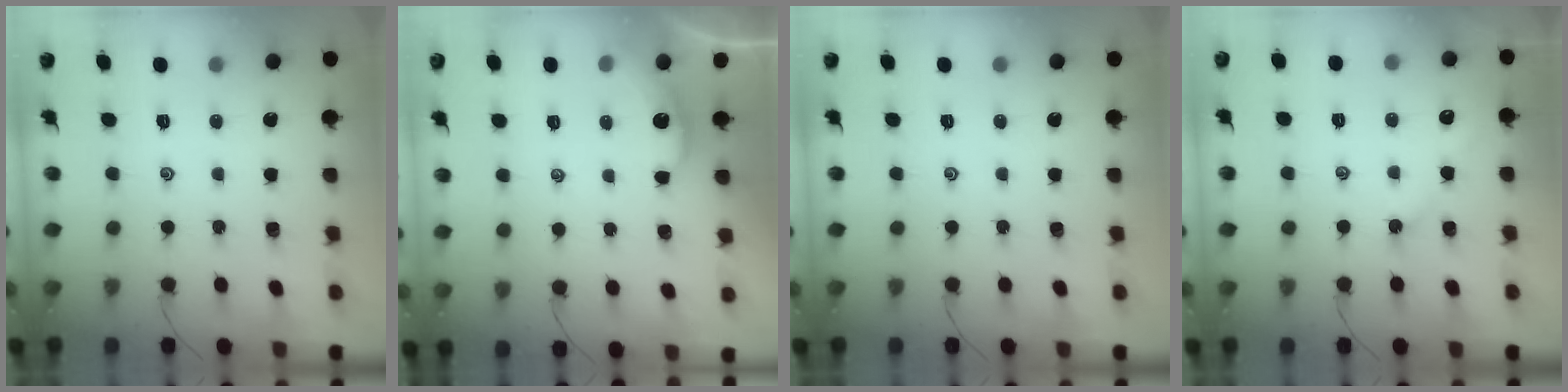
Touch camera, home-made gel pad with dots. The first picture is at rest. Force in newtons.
{"total": 1.3, "press": 1.3, "slide": 0.2}
{"total": 0.0}
{"total": 2.3, "press": 2.3, "slide": 0.3}